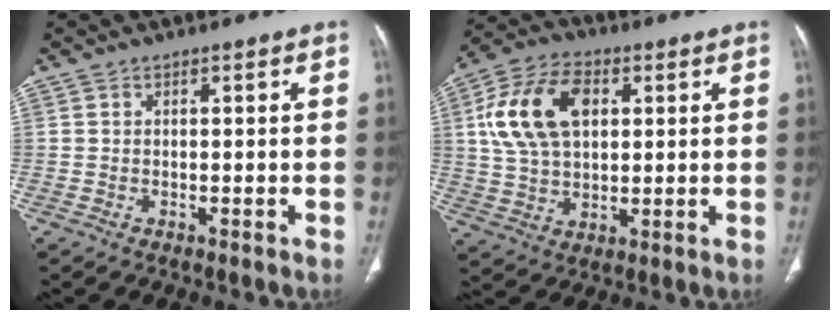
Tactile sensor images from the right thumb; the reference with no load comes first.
{"total": 15.5, "force": [3.9, 9.7, 11.4], "torque": [-0.208, 0.010, 0.073]}